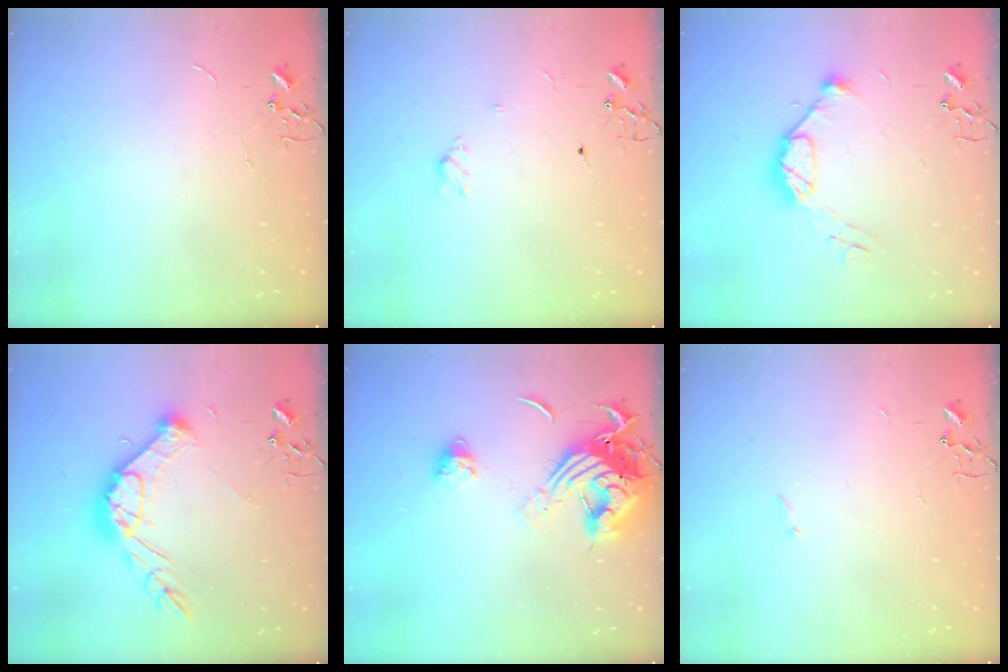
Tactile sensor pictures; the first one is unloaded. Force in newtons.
{"total": 4.4, "press": 4.4, "slide": 0.6}
{"total": 10.2, "press": 10.2, "slide": 1.1}
{"total": 16.0, "press": 15.9, "slide": 1.4}
{"total": 17.0, "press": 16.9, "slide": 1.7}
{"total": 0.9, "press": 0.9, "slide": 0.2}